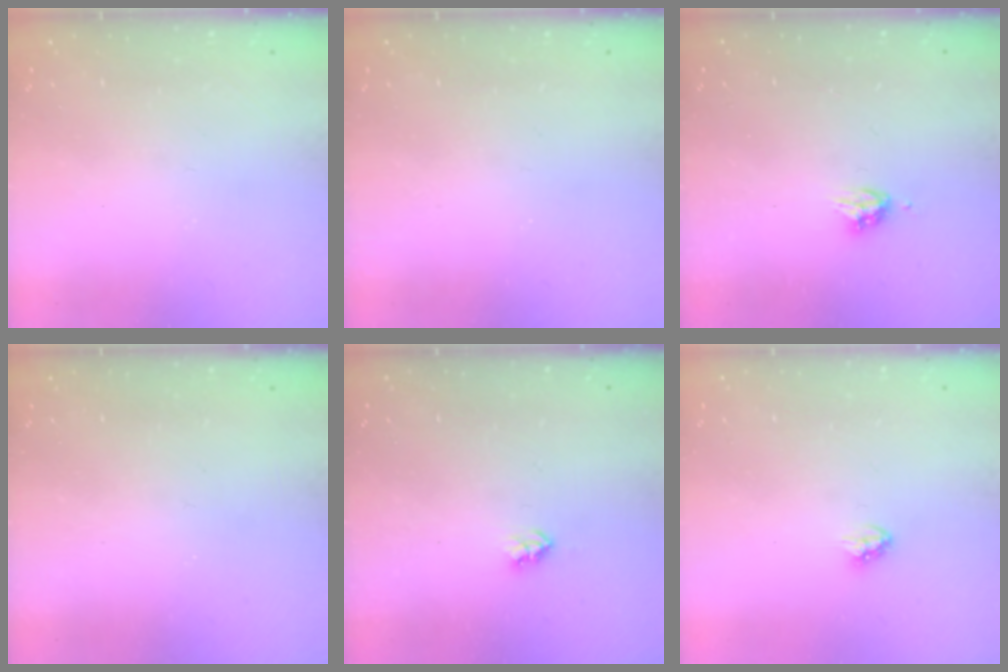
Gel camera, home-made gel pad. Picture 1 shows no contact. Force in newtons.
{"total": 0.0}
{"total": 4.2, "press": 4.1, "slide": 0.5}
{"total": 0.0}
{"total": 2.7, "press": 2.7, "slide": 0.4}
{"total": 3.1, "press": 3.1, "slide": 0.2}